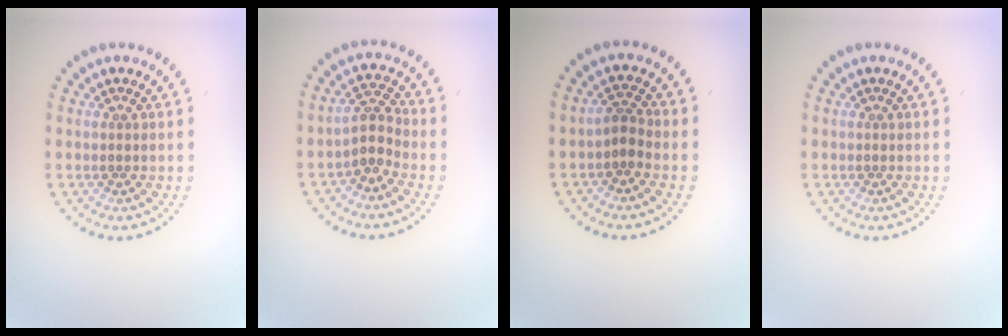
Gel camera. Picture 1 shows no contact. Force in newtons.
{"total": 2.2, "press": 1.7, "slide": 1.4}
{"total": 1.6, "press": 1.3, "slide": 1.0}
{"total": 0.0}